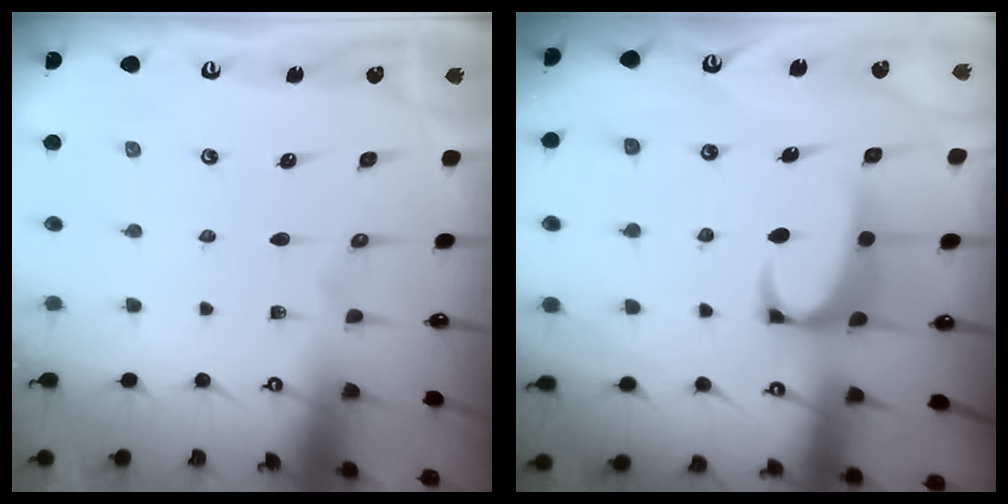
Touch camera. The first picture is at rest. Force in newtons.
{"total": 2.5, "press": 2.3, "slide": 0.9}